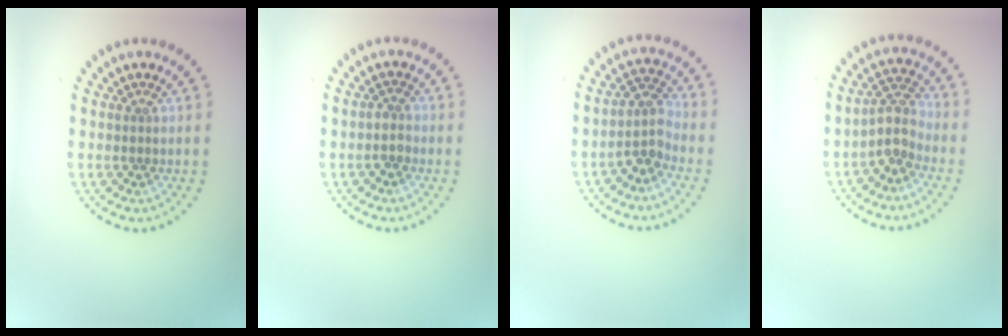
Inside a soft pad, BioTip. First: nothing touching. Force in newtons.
{"total": 1.3, "press": 1.1, "slide": 0.6}
{"total": 2.6, "press": 2.0, "slide": 1.6}
{"total": 3.0, "press": 2.3, "slide": 1.8}